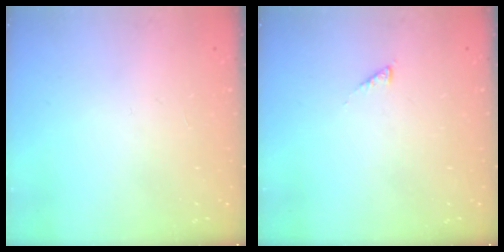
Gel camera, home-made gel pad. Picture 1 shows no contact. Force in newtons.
{"total": 0.9, "press": 0.9, "slide": 0.3}